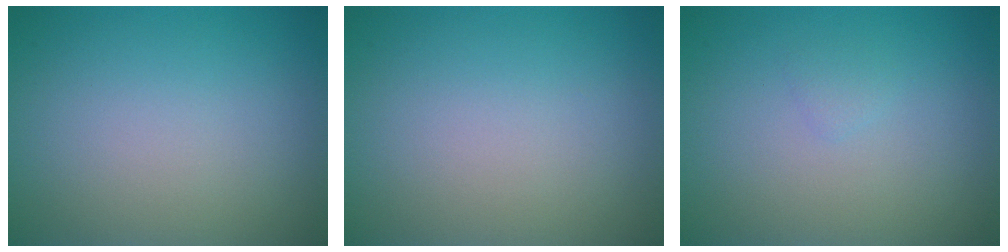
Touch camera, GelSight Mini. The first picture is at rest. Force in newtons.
{"total": 0.0}
{"total": 0.6, "press": 0.6, "slide": 0.1}